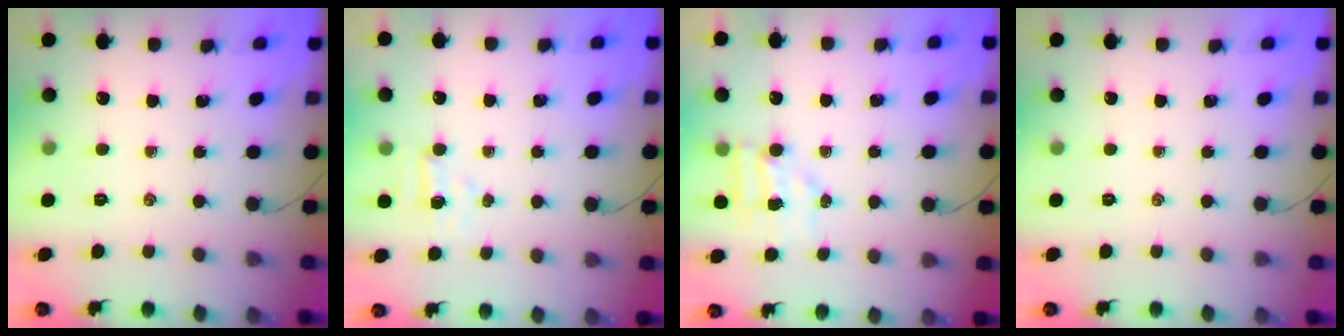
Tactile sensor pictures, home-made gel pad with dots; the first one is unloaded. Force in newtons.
{"total": 2.7, "press": 2.6, "slide": 0.7}
{"total": 4.5, "press": 4.5, "slide": 0.6}
{"total": 0.0}